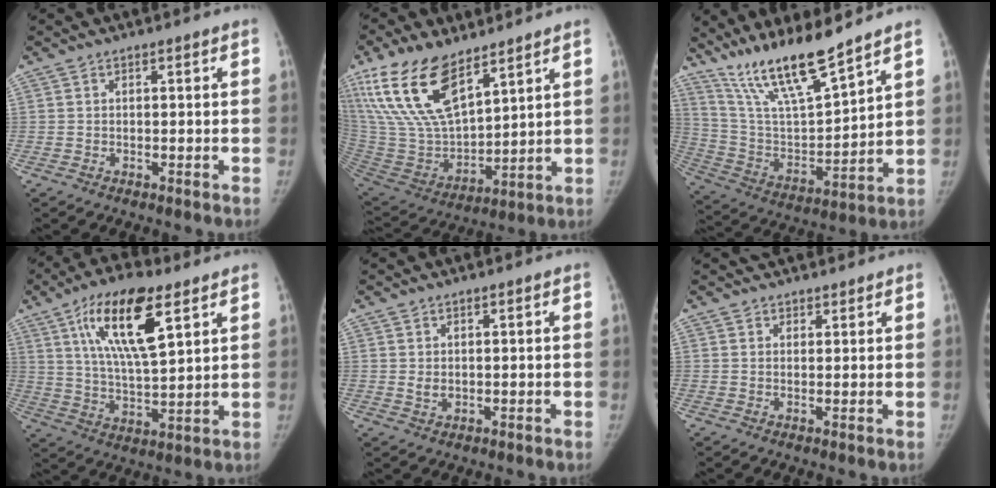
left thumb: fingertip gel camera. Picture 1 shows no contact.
{"total": 20.4, "force": [12.8, 8.7, 13.3], "torque": [-0.250, -0.055, 0.260]}
{"total": 16.8, "force": [13.6, 1.9, 9.7], "torque": [-0.162, -0.073, 0.264]}
{"total": 16.5, "force": [7.8, 5.5, 13.5], "torque": [-0.225, -0.027, 0.142]}
{"total": 1.7, "force": [0.5, 1.0, 1.2], "torque": [-0.016, -0.007, 0.015]}
{"total": 3.7, "force": [3.4, 1.5, 0.6], "torque": [0.020, 0.001, 0.049]}